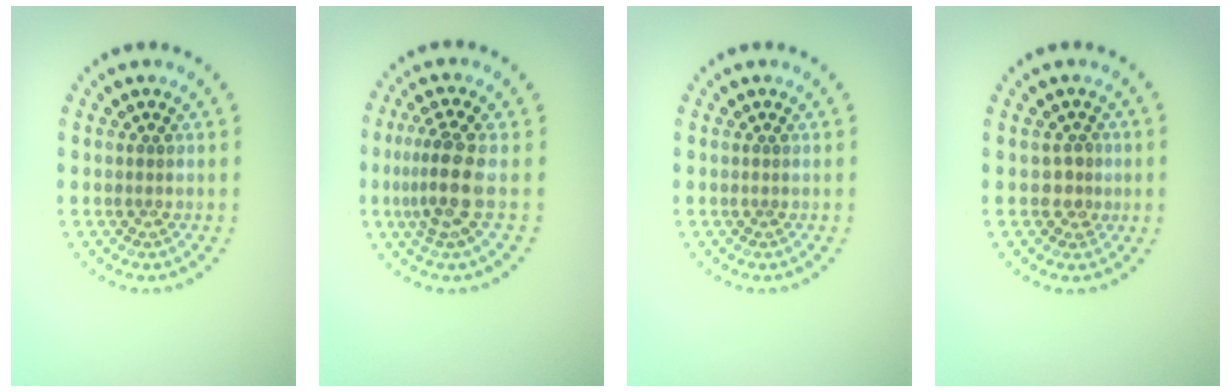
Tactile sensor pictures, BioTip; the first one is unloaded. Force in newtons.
{"total": 3.8, "press": 3.2, "slide": 2.1}
{"total": 0.0}
{"total": 1.8, "press": 1.4, "slide": 1.2}